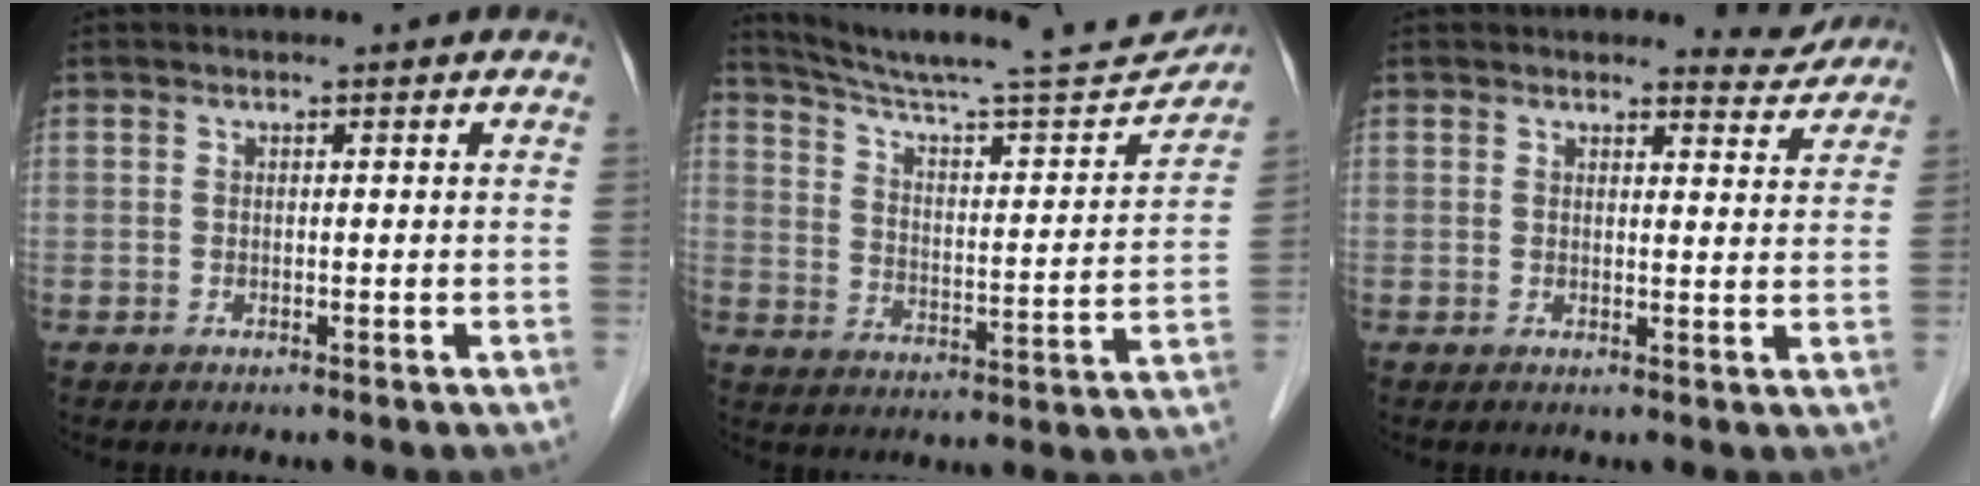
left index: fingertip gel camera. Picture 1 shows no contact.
{"total": 20.1, "force": [19.1, 0.3, 6.4], "torque": [-0.106, -0.041, 0.275]}
{"total": 3.1, "force": [3.1, 0.4, -0.4], "torque": [0.003, -0.024, 0.029]}